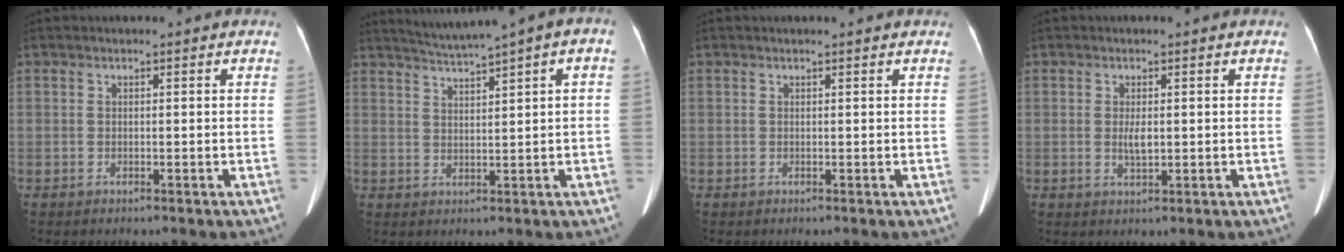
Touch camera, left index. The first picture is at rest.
{"total": 6.0, "force": [3.8, -0.3, 4.7], "torque": [-0.076, 0.023, 0.066]}
{"total": 1.4, "force": [1.3, 0.1, 0.5], "torque": [-0.013, 0.007, 0.012]}
{"total": 2.0, "force": [0.0, 0.6, 1.9], "torque": [-0.041, -0.005, 0.002]}